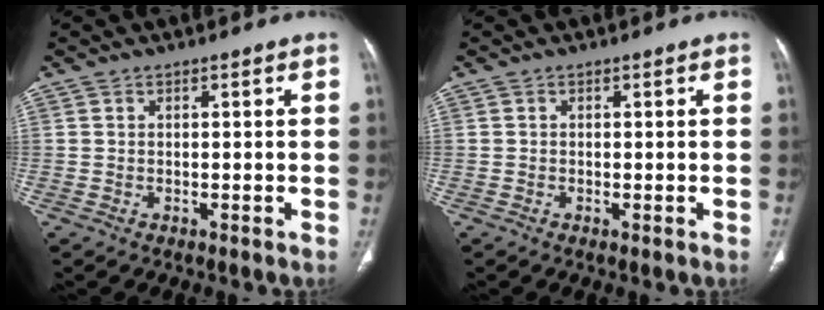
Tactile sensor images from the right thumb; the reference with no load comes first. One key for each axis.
{"total": 0.0}